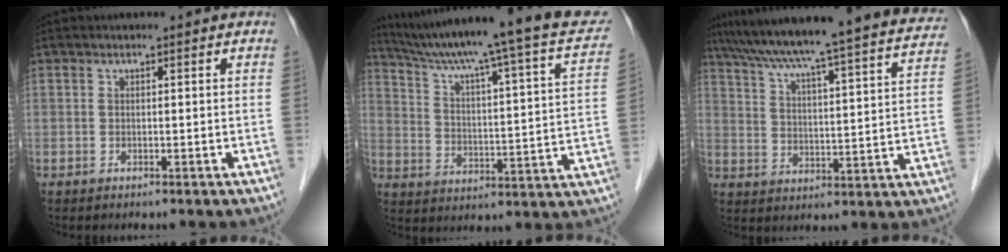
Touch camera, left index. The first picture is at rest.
{"total": 25.9, "force": [20.9, 1.4, 15.3], "torque": [-0.237, -0.018, 0.274]}
{"total": 29.1, "force": [26.2, 1.1, 12.5], "torque": [-0.201, -0.044, 0.333]}